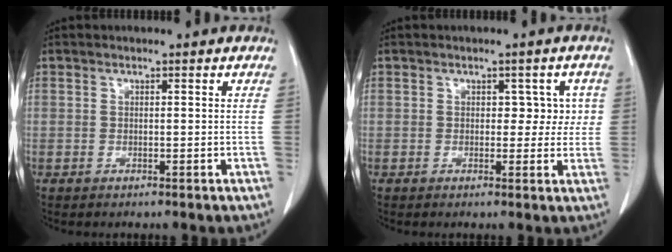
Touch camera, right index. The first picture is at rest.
{"total": 3.5, "force": [0.6, 2.4, 2.4], "torque": [-0.012, 0.016, 0.005]}